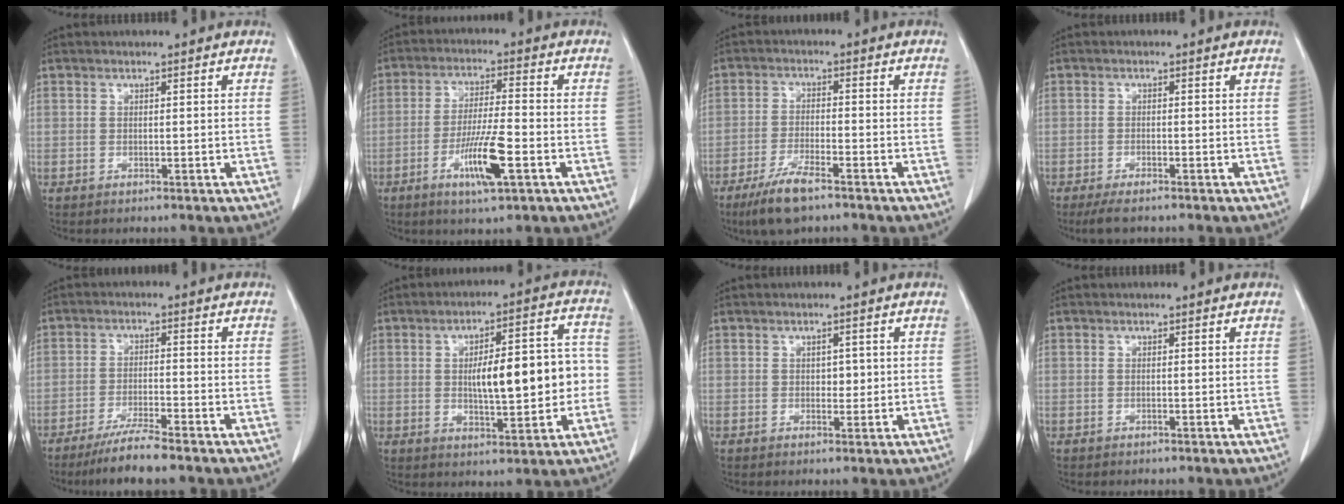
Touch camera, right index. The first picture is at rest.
{"total": 8.8, "force": [-3.6, 0.8, 8.0], "torque": [-0.148, -0.009, -0.061]}
{"total": 7.1, "force": [-5.0, 1.2, 4.9], "torque": [-0.103, -0.015, -0.090]}
{"total": 3.7, "force": [-2.9, 0.7, 2.2], "torque": [-0.039, -0.008, -0.047]}
{"total": 6.1, "force": [-4.9, 0.0, 3.6], "torque": [-0.066, -0.017, -0.090]}
{"total": 13.0, "force": [-0.5, 3.9, 12.4], "torque": [-0.182, 0.030, 0.001]}
{"total": 1.7, "force": [0.1, 1.1, 1.2], "torque": [-0.014, 0.001, 0.003]}
{"total": 0.0}